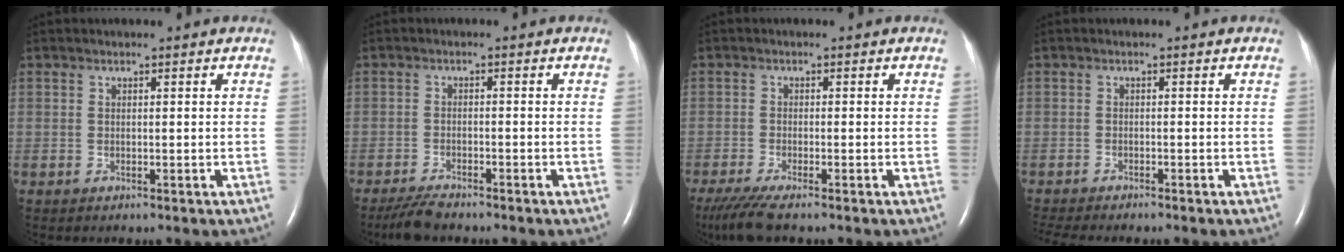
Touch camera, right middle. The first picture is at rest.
{"total": 3.7, "force": [-3.3, 0.6, 1.6], "torque": [-0.039, -0.012, -0.060]}
{"total": 5.6, "force": [-4.3, 0.2, 3.5], "torque": [-0.068, -0.017, -0.077]}
{"total": 7.9, "force": [-6.9, 1.1, 3.6], "torque": [-0.052, -0.007, -0.101]}